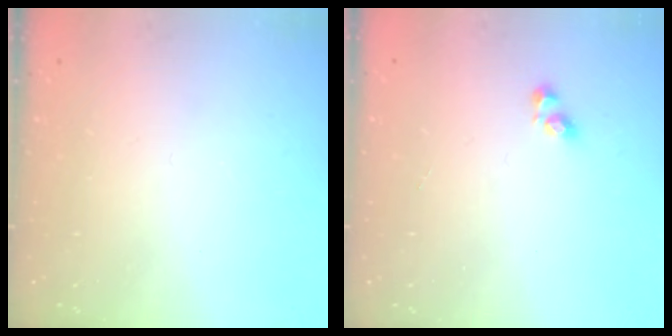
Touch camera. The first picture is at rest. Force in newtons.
{"total": 2.6, "press": 2.5, "slide": 0.6}